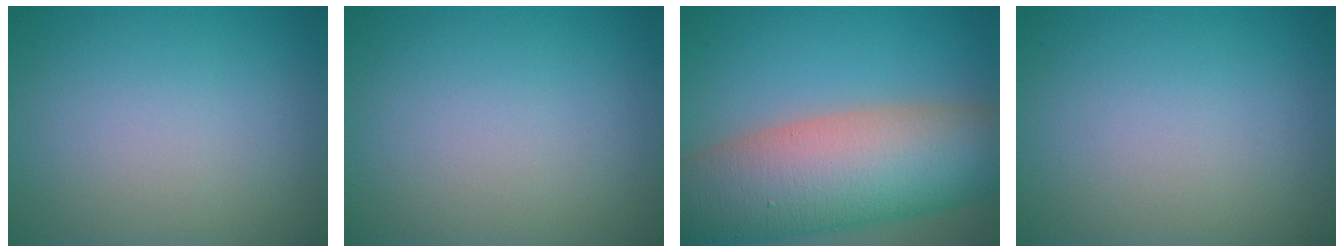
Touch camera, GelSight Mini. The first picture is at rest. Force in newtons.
{"total": 0.0}
{"total": 13.9, "press": 13.9, "slide": 0.6}
{"total": 0.0}